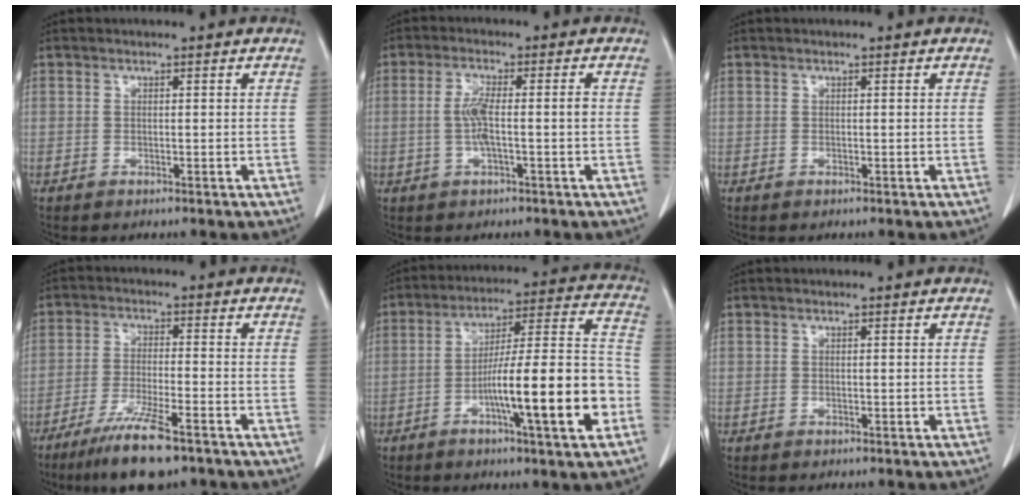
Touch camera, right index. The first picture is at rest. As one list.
[{"total": 4.8, "force": [-0.6, 0.4, 4.8], "torque": [-0.098, 0.006, -0.011]}, {"total": 0.0}, {"total": 9.6, "force": [-6.8, 1.0, 6.7], "torque": [-0.121, -0.024, -0.112]}, {"total": 17.5, "force": [-6.1, 1.0, 16.4], "torque": [-0.251, 0.011, -0.093]}, {"total": 0.0}]